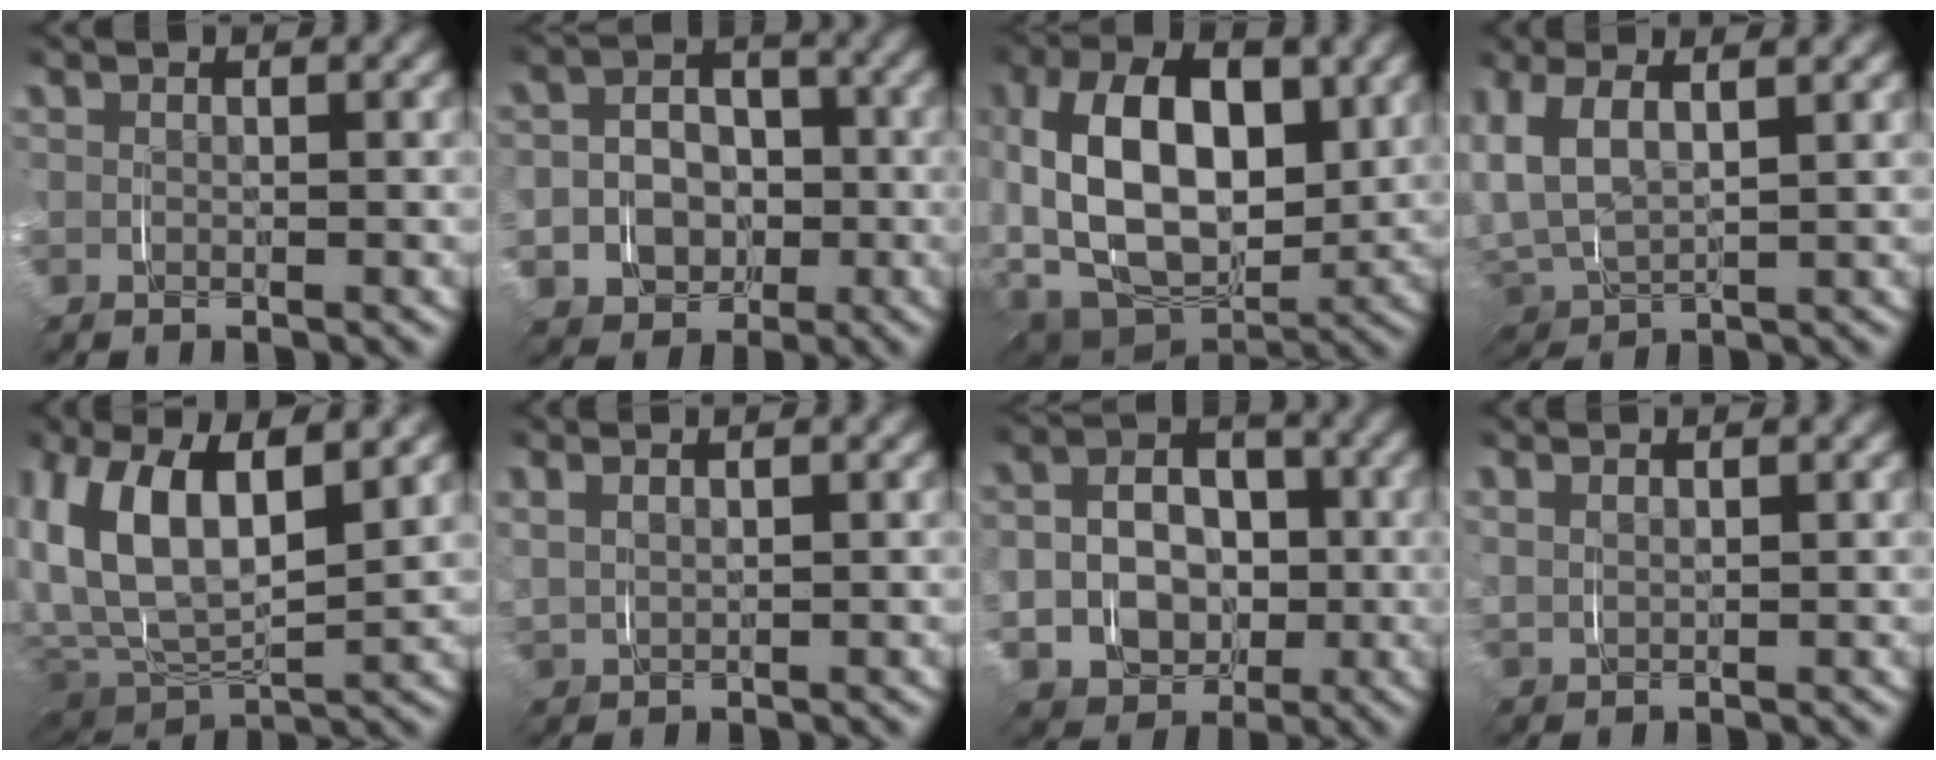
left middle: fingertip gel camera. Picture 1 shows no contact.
{"total": 4.7, "force": [-1.7, 4.3, 0.9], "torque": [0.020, -0.018, -0.029]}
{"total": 6.1, "force": [1.6, 3.5, 4.8], "torque": [-0.057, -0.006, 0.025]}
{"total": 4.0, "force": [1.2, 3.1, 2.2], "torque": [-0.076, -0.015, 0.024]}
{"total": 7.9, "force": [2.9, 5.5, 4.8], "torque": [-0.102, 0.019, 0.031]}
{"total": 2.1, "force": [2.0, 0.0, 0.5], "torque": [-0.003, 0.007, 0.035]}
{"total": 6.6, "force": [-1.6, 6.1, 1.9], "torque": [-0.012, -0.033, -0.022]}
{"total": 2.2, "force": [2.0, -0.8, 0.0], "torque": [0.012, 0.006, 0.036]}